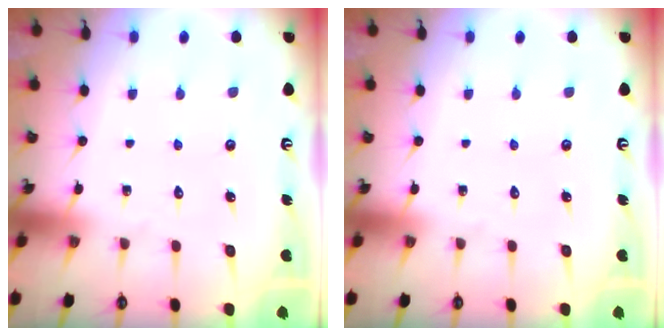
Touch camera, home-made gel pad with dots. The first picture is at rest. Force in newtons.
{"total": 0.0}